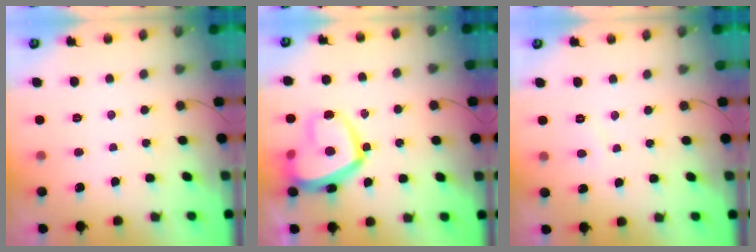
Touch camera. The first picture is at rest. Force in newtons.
{"total": 17.8, "press": 17.7, "slide": 1.6}
{"total": 2.7, "press": 2.7, "slide": 0.4}